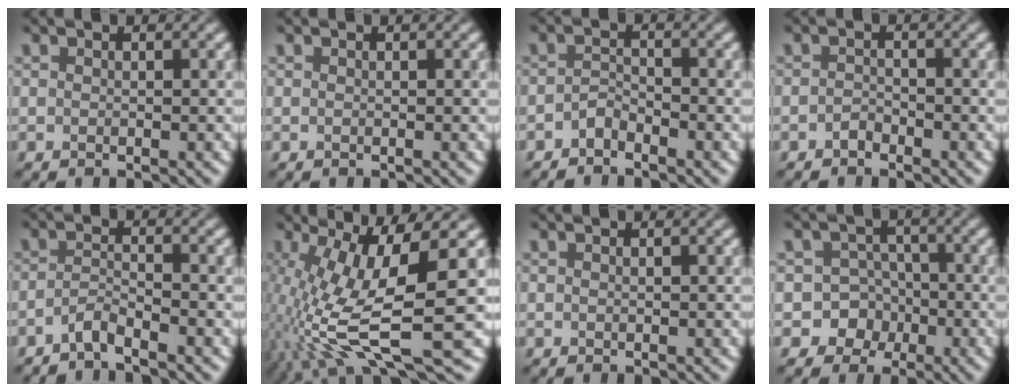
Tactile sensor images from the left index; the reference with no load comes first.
{"total": 0.0}
{"total": 1.2, "force": [-1.2, 0.3, 0.3], "torque": [-0.007, 0.011, -0.025]}
{"total": 0.8, "force": [-0.7, 0.3, 0.2], "torque": [-0.003, 0.007, -0.015]}
{"total": 1.9, "force": [-1.7, 0.0, 0.9], "torque": [-0.017, 0.005, -0.043]}
{"total": 12.3, "force": [-1.2, 3.9, 11.6], "torque": [-0.231, -0.016, -0.011]}
{"total": 0.0}
{"total": 6.3, "force": [-2.5, 5.8, 0.3], "torque": [0.020, 0.012, -0.060]}